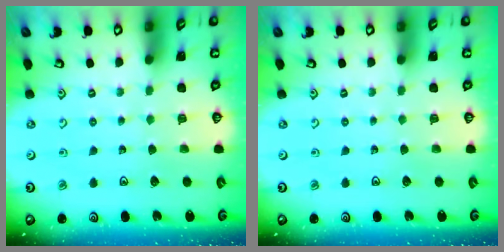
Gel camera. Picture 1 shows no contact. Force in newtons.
{"total": 0.0}